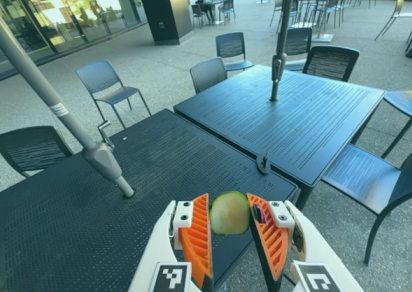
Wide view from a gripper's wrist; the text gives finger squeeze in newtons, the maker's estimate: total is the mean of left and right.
{"total": 4.1, "left": 3.8, "right": 4.5}